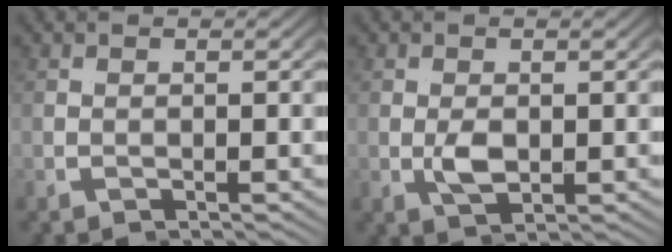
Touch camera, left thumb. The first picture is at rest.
{"total": 1.7, "force": [0.3, 0.8, 1.5], "torque": [-0.027, 0.006, 0.004]}